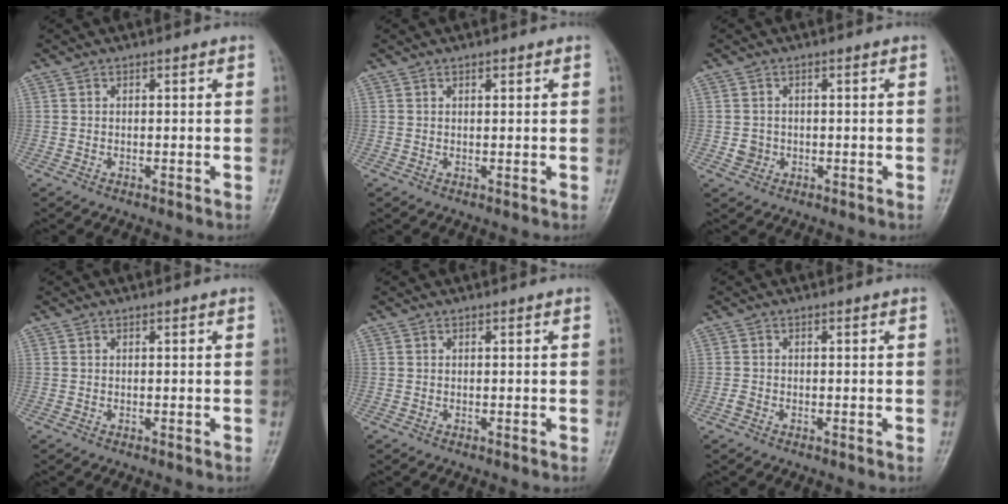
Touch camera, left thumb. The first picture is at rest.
{"total": 1.1, "force": [0.6, 0.5, 0.7], "torque": [-0.008, -0.002, 0.009]}
{"total": 2.2, "force": [-0.4, 2.1, 0.6], "torque": [0.000, 0.005, -0.004]}
{"total": 0.0}
{"total": 0.0}
{"total": 1.0, "force": [-0.5, 0.8, 0.5], "torque": [-0.008, 0.000, -0.012]}